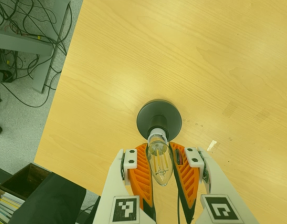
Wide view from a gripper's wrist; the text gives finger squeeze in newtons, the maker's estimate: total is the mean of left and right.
{"total": 22.1, "left": 21.7, "right": 22.4}